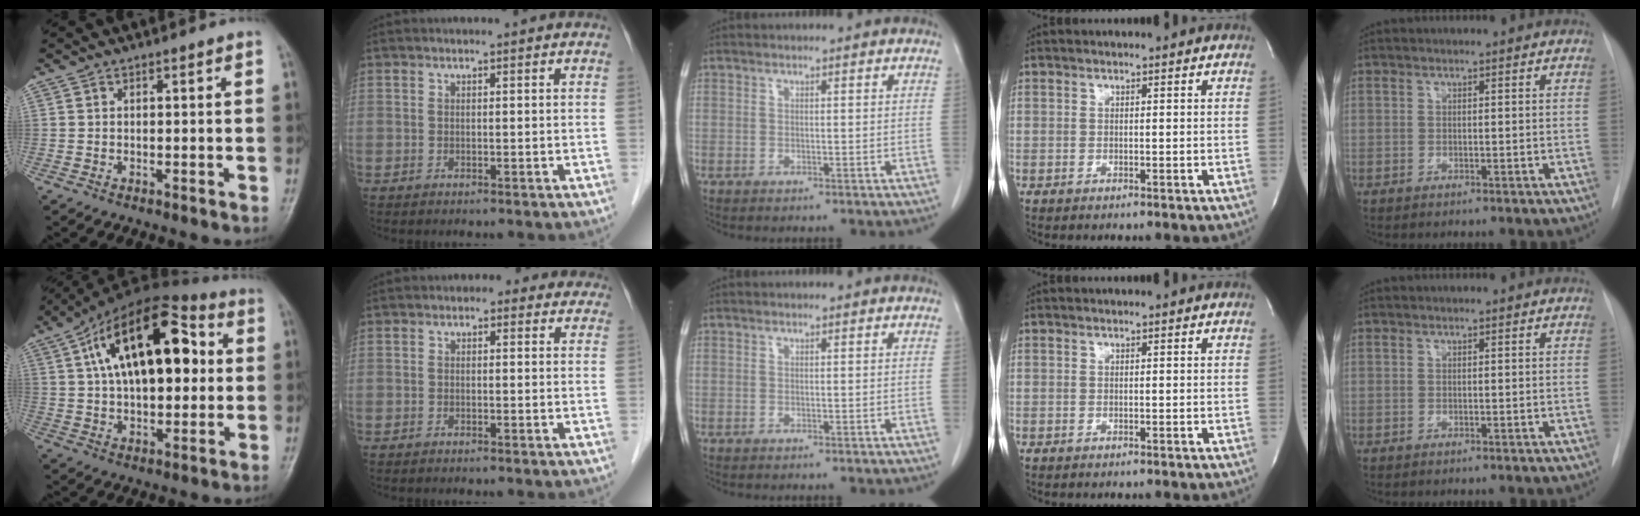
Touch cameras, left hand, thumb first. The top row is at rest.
{"thumb": {"total": 22.0, "force": [5.2, 11.6, 18.0], "torque": [-0.264, 0.018, 0.073]}, "index": {"total": 3.0, "force": [2.1, 2.0, 0.8], "torque": [0.001, 0.009, 0.011]}}